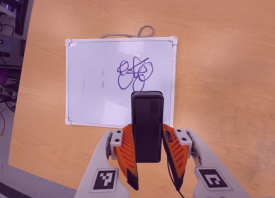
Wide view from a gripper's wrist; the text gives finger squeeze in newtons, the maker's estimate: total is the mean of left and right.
{"total": 4.2, "left": 2.9, "right": 5.5}